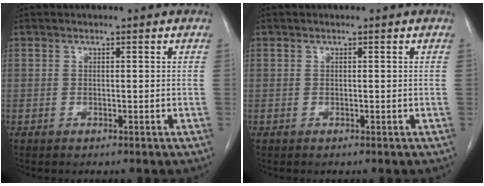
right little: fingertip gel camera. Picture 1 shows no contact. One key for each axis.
{"total": 0.0}